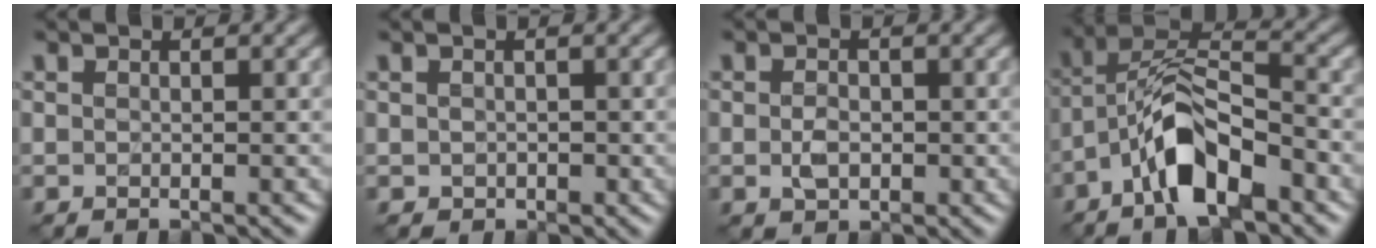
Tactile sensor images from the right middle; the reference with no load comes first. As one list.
[{"total": 1.5, "force": [-0.3, 1.3, 0.7], "torque": [-0.017, -0.001, -0.004]}, {"total": 2.2, "force": [-0.5, 1.4, 1.7], "torque": [-0.030, 0.000, -0.013]}, {"total": 7.5, "force": [-4.1, 2.8, 5.6], "torque": [-0.098, 0.017, -0.086]}]